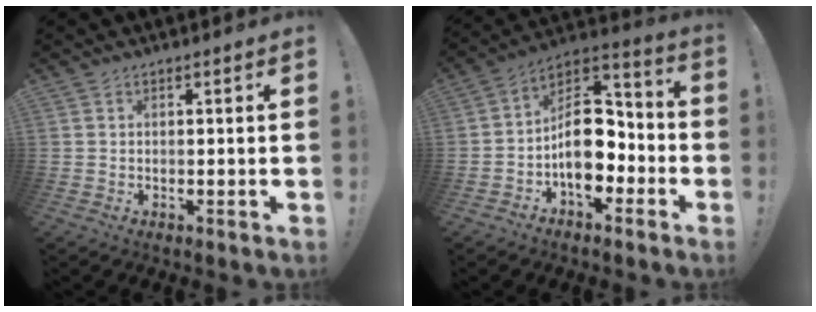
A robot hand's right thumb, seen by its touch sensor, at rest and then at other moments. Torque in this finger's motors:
{"motor_torque": [3.15, 1.86, 1.24, -0.93, 0.36]}